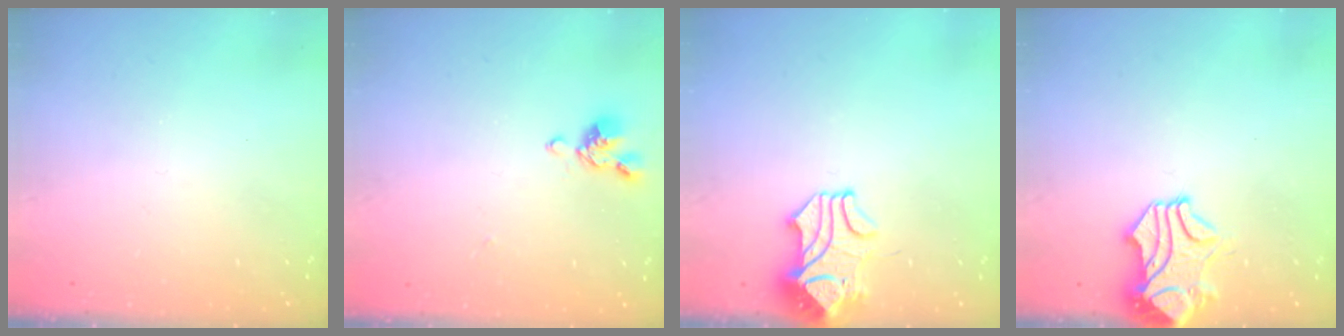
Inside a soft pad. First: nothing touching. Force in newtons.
{"total": 2.9, "press": 2.8, "slide": 0.8}
{"total": 2.3, "press": 2.0, "slide": 1.1}
{"total": 1.5, "press": 1.0, "slide": 1.2}